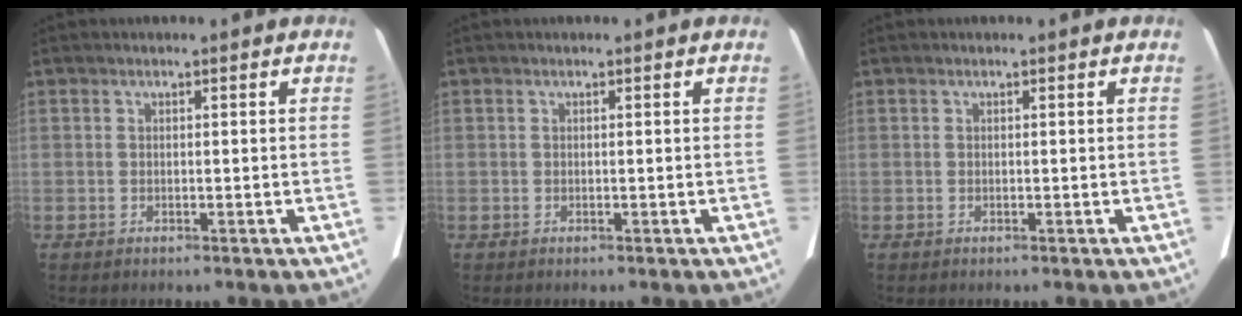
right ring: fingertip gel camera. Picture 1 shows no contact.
{"total": 0.0}
{"total": 0.0}